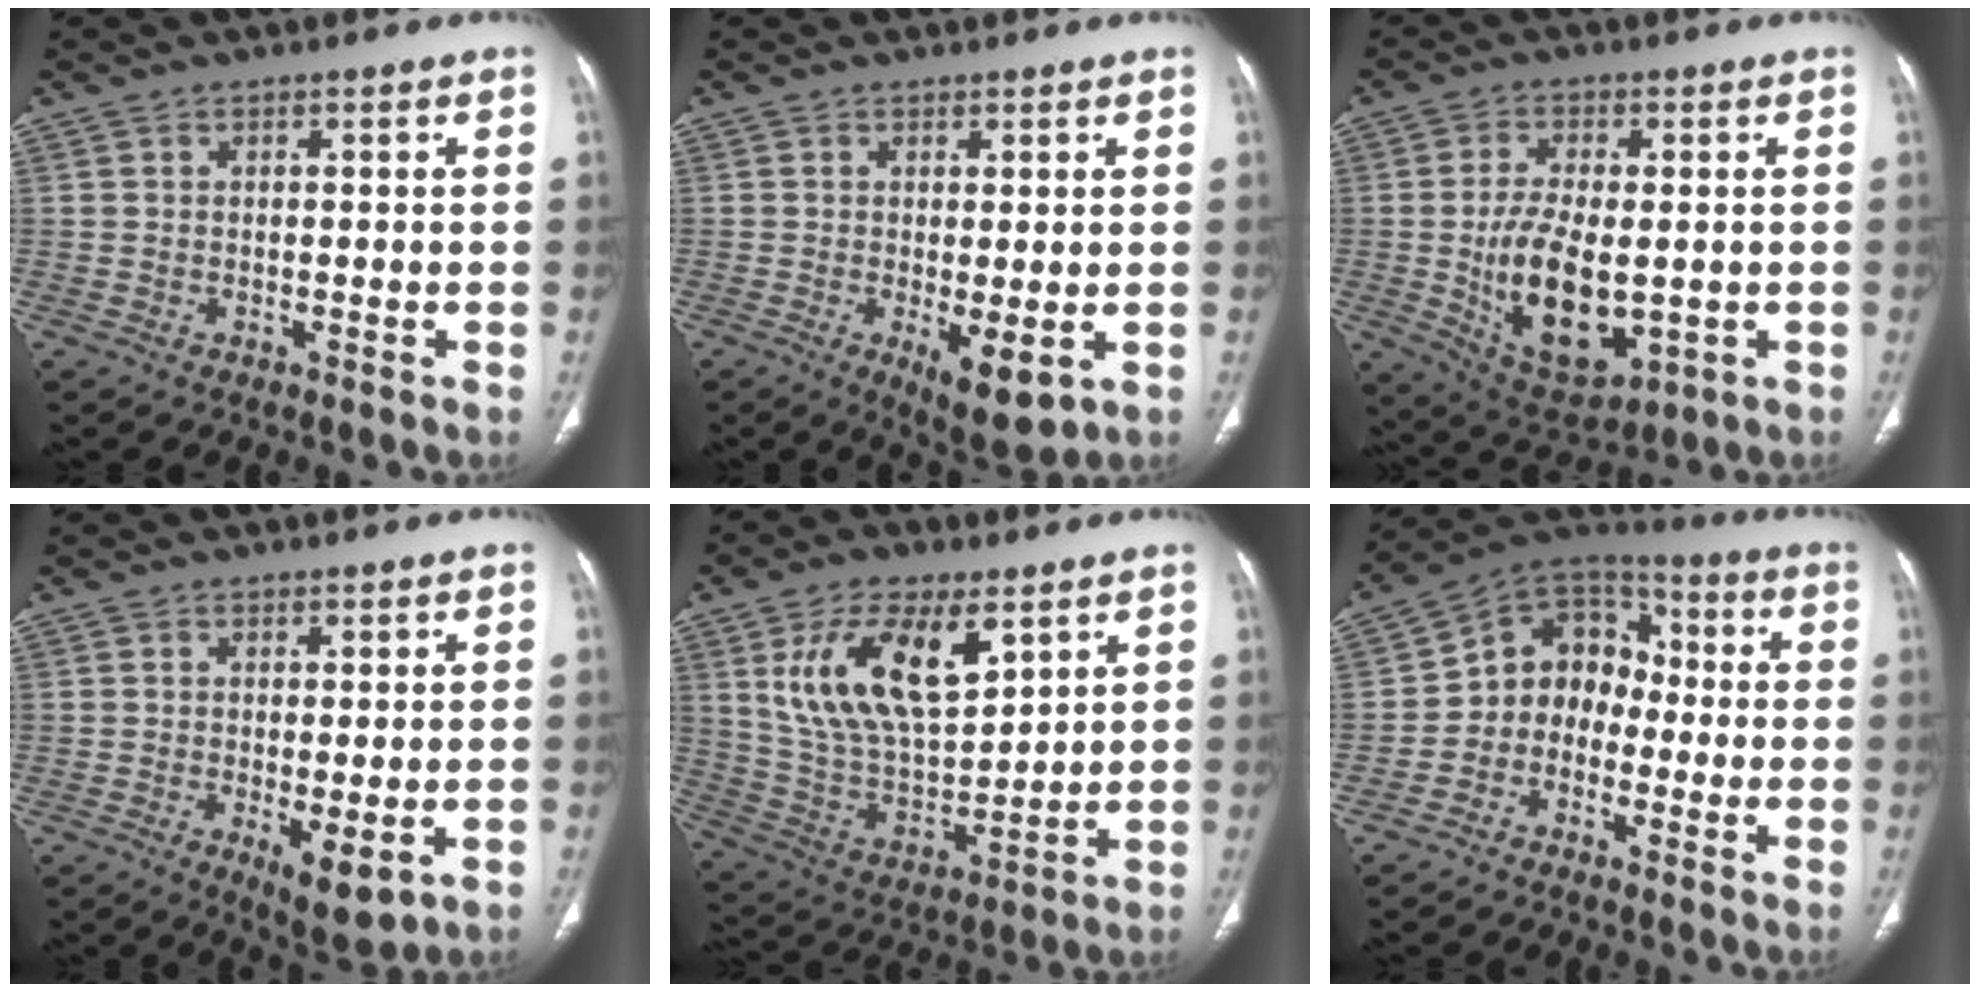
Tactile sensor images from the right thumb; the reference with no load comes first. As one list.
[{"total": 6.6, "force": [-1.4, 2.2, 6.1], "torque": [-0.096, -0.023, -0.012]}, {"total": 14.6, "force": [-1.7, 7.6, 12.4], "torque": [-0.209, -0.013, -0.011]}, {"total": 5.5, "force": [-1.2, 1.8, 5.1], "torque": [-0.083, -0.021, -0.012]}, {"total": 18.3, "force": [7.9, 8.9, 13.9], "torque": [-0.229, -0.033, 0.159]}, {"total": 10.5, "force": [-2.4, 8.6, 5.4], "torque": [-0.056, 0.061, -0.062]}]